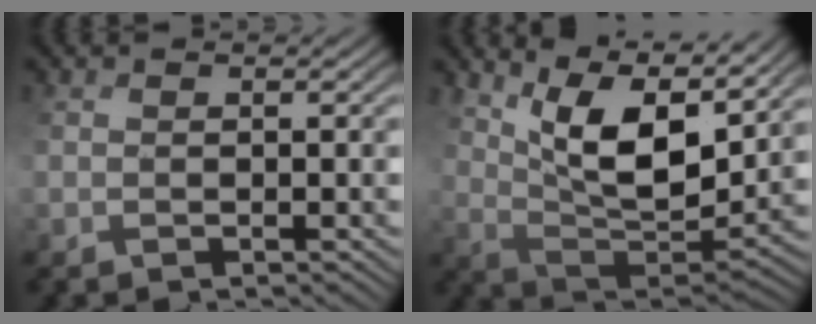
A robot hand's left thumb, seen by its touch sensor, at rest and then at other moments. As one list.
[{"total": 11.1, "force": [7.4, 3.7, 7.5], "torque": [-0.155, -0.001, 0.136]}]